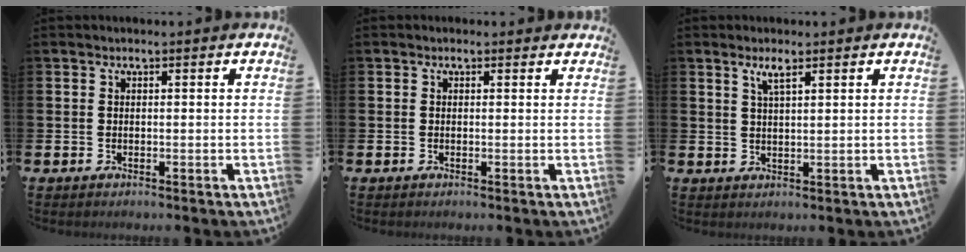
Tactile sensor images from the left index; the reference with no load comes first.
{"total": 0.0}
{"total": 2.3, "force": [1.6, 0.5, 1.6], "torque": [-0.032, 0.003, 0.027]}